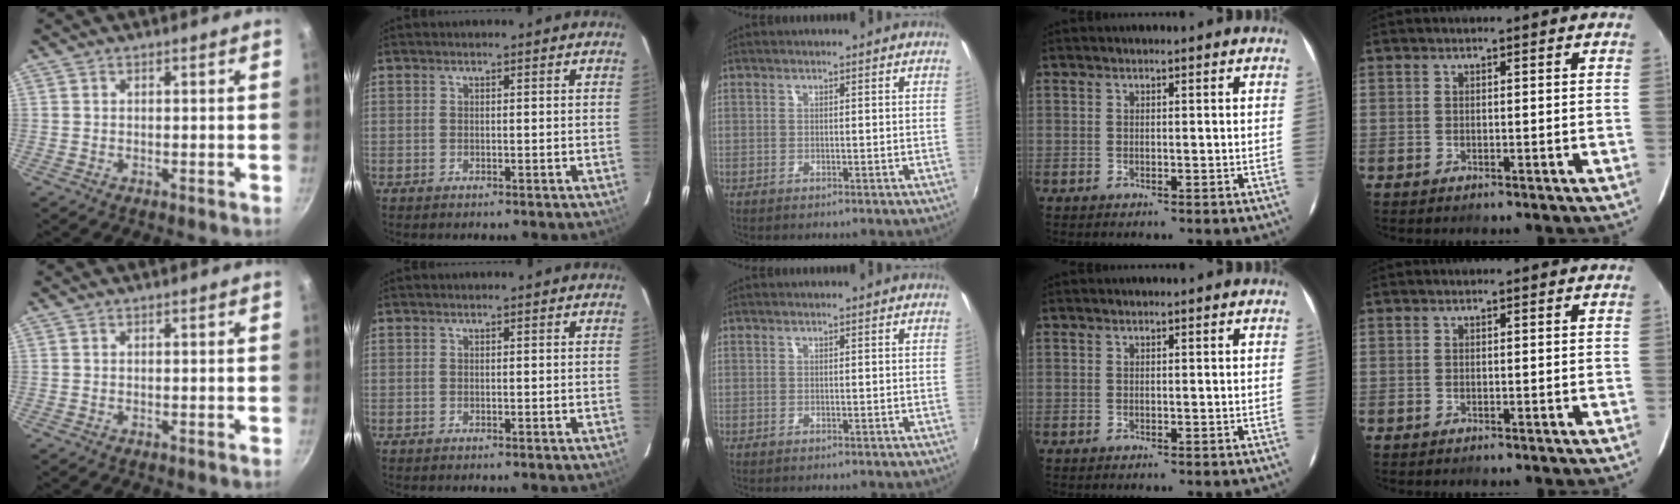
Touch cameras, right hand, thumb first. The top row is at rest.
{}